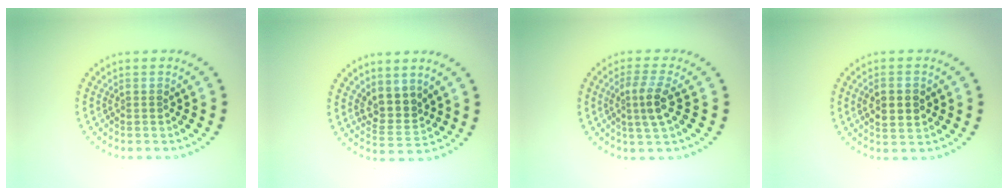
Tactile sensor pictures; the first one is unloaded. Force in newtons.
{"total": 2.9, "press": 2.3, "slide": 1.6}
{"total": 2.9, "press": 2.5, "slide": 1.4}
{"total": 3.1, "press": 3.1, "slide": 0.2}